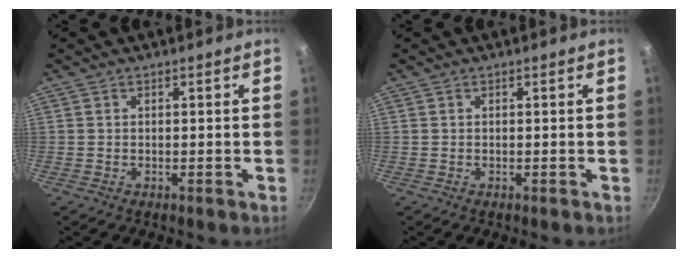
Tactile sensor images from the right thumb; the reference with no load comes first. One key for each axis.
{"total": 0.0}